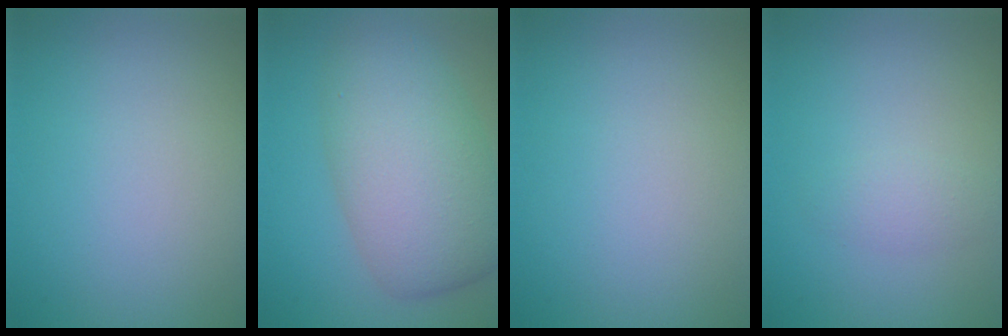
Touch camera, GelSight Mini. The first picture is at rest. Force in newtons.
{"total": 8.3, "press": 8.3, "slide": 0.3}
{"total": 0.0}
{"total": 1.4, "press": 1.4, "slide": 0.1}